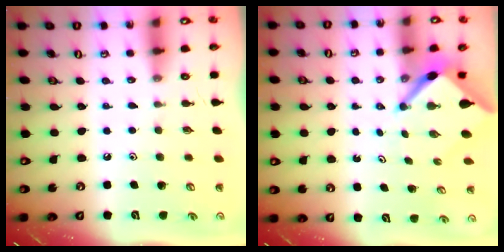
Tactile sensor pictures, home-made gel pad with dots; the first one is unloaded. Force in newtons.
{"total": 4.4, "press": 4.4, "slide": 0.5}